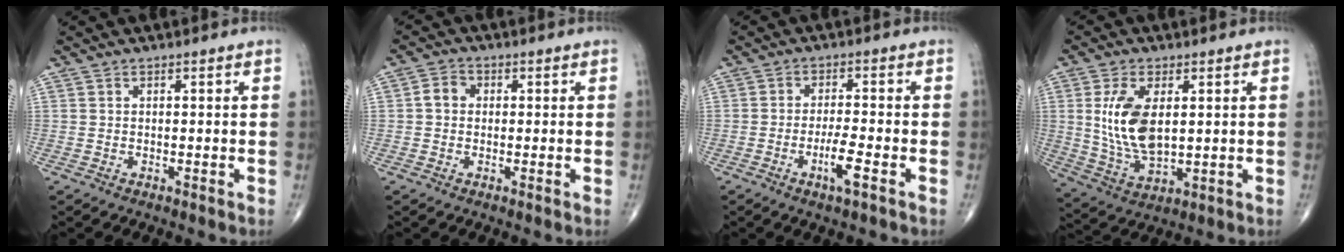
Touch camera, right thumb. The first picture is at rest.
{"total": 3.1, "force": [0.1, 2.6, 1.7], "torque": [-0.019, 0.011, -0.006]}
{"total": 5.0, "force": [-2.2, 0.7, 4.4], "torque": [-0.088, 0.008, -0.042]}
{"total": 11.7, "force": [2.1, 6.0, 9.8], "torque": [-0.191, -0.016, 0.051]}